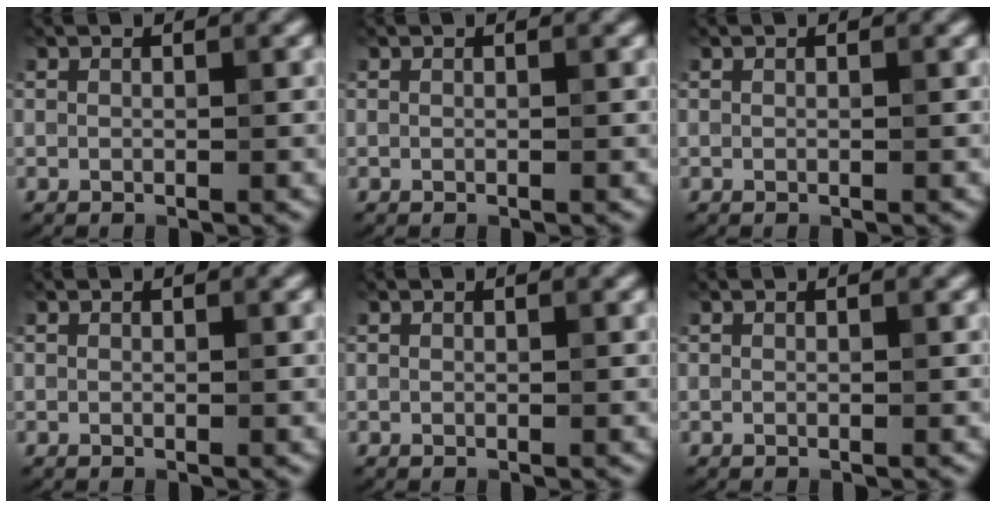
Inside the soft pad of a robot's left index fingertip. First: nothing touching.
{"total": 0.0}
{"total": 0.0}
{"total": 0.0}
{"total": 0.0}
{"total": 0.0}